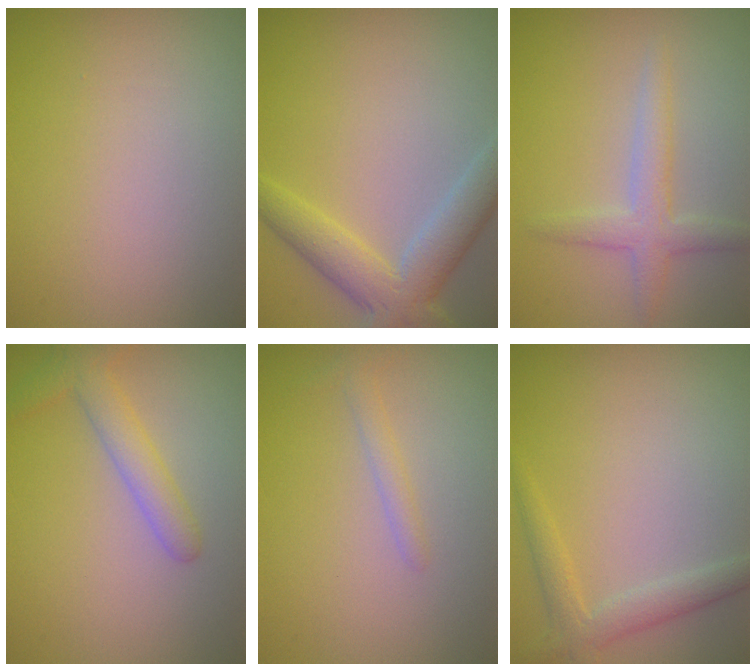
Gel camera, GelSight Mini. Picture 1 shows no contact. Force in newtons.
{"total": 5.2, "press": 5.2, "slide": 0.3}
{"total": 2.7, "press": 2.7, "slide": 0.0}
{"total": 2.8, "press": 2.7, "slide": 0.2}
{"total": 1.1, "press": 1.1, "slide": 0.1}
{"total": 2.4, "press": 2.4, "slide": 0.2}